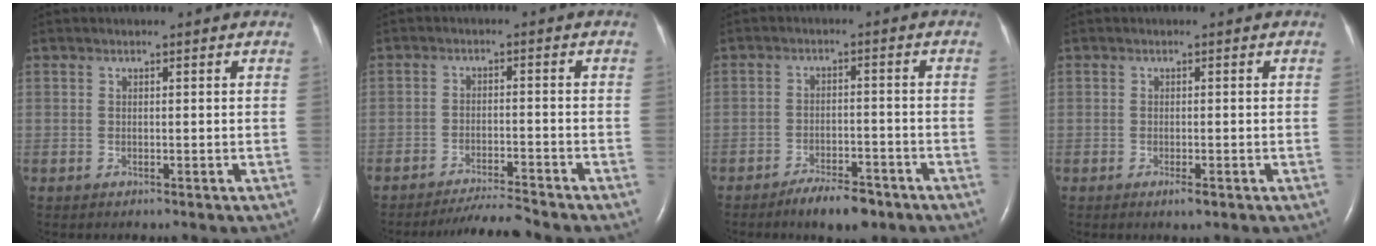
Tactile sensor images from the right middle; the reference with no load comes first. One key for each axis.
{"total": 5.5, "fx": -5.3, "fy": -0.9, "fz": 1.2, "tx": -0.019, "ty": -0.015, "tz": -0.091}
{"total": 6.1, "fx": -4.6, "fy": 1.9, "fz": 3.5, "tx": -0.062, "ty": -0.001, "tz": -0.071}
{"total": 1.3, "fx": -0.8, "fy": 0.2, "fz": 1.1, "tx": -0.020, "ty": -0.003, "tz": -0.011}